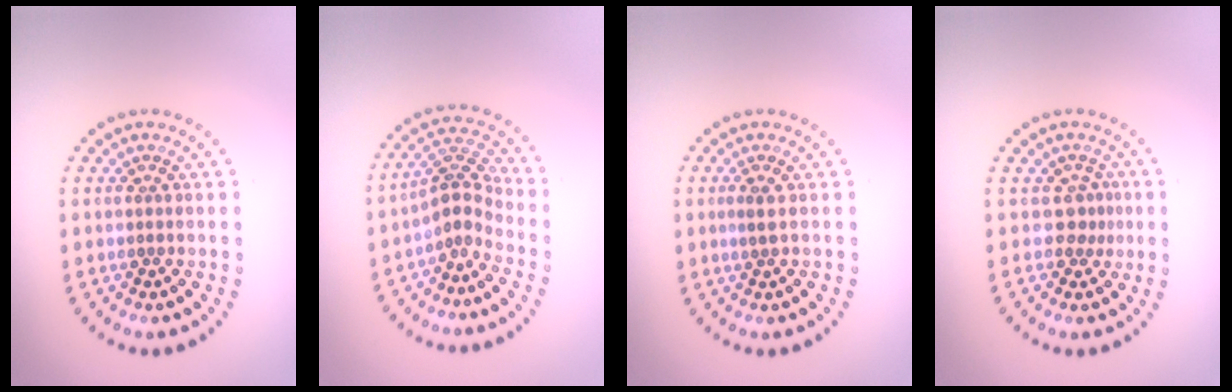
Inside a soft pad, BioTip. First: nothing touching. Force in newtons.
{"total": 2.9, "press": 2.3, "slide": 1.8}
{"total": 1.0, "press": 0.8, "slide": 0.5}
{"total": 1.6, "press": 1.1, "slide": 1.2}